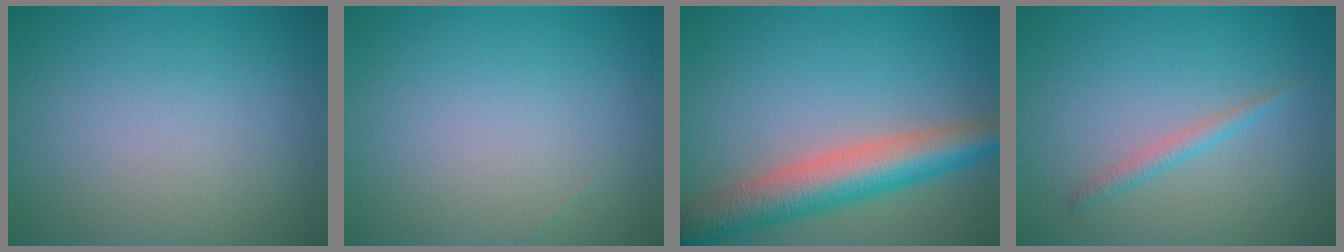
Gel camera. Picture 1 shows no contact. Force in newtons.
{"total": 0.0}
{"total": 6.8, "press": 6.8, "slide": 0.2}
{"total": 1.3, "press": 1.3, "slide": 0.1}